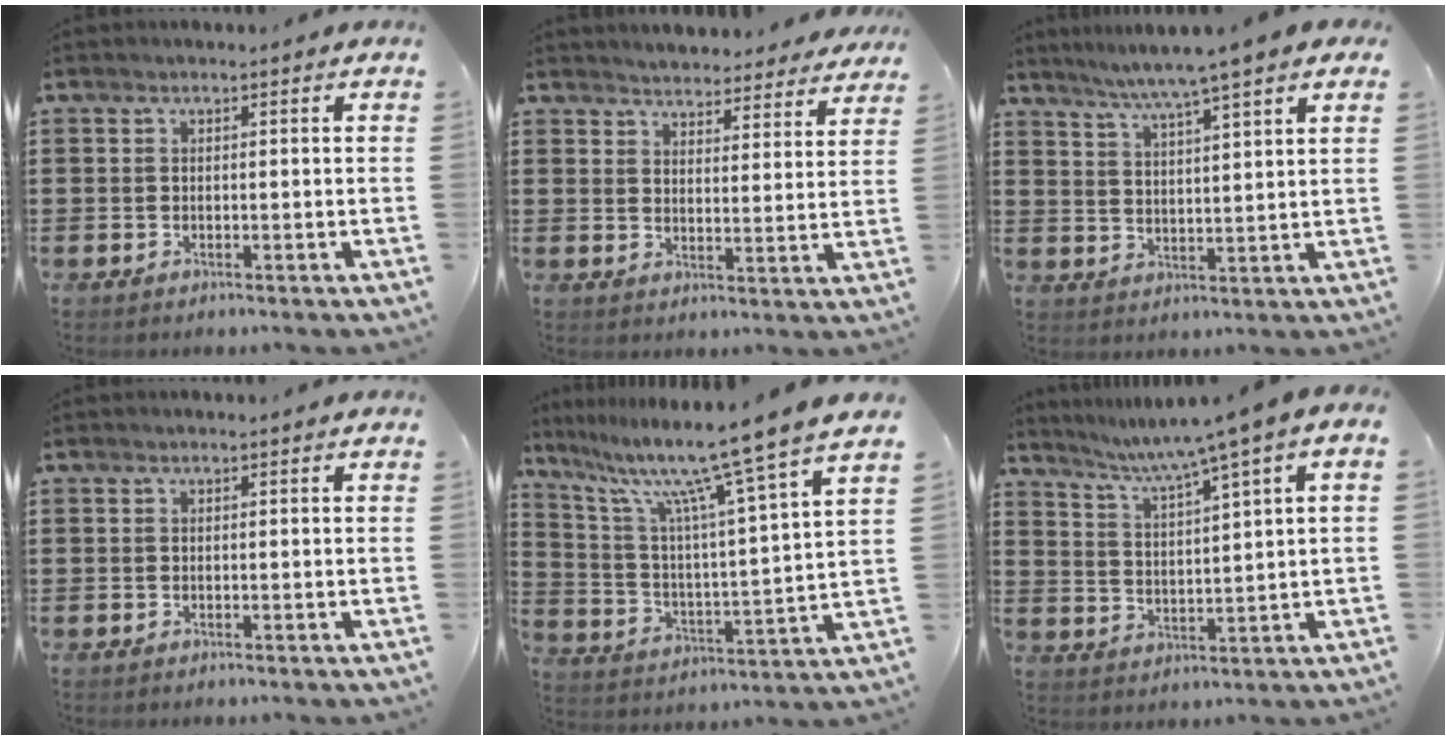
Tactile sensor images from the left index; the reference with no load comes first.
{"total": 4.1, "force": [4.1, 0.1, -0.1], "torque": [-0.008, -0.026, 0.072]}
{"total": 5.7, "force": [4.7, -0.9, 3.0], "torque": [-0.075, -0.023, 0.080]}
{"total": 0.0}
{"total": 11.9, "force": [9.7, -0.9, 6.9], "torque": [-0.164, -0.068, 0.149]}
{"total": 5.6, "force": [4.0, -0.6, 4.0], "torque": [-0.092, -0.029, 0.058]}